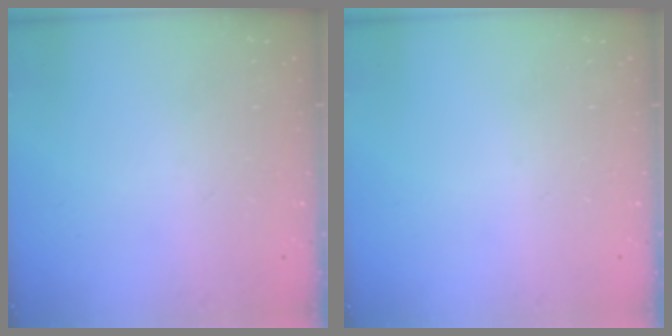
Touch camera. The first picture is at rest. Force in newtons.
{"total": 0.0}